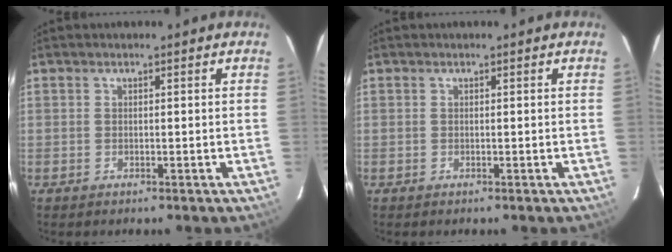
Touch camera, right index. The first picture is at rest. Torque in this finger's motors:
{"motor_torque": [-0.04, 0.00, 0.03, 0.00]}